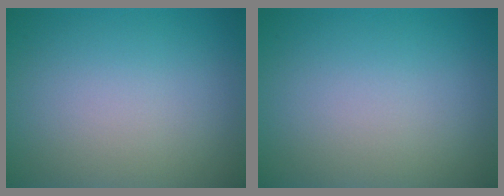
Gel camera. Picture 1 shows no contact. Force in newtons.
{"total": 0.0}